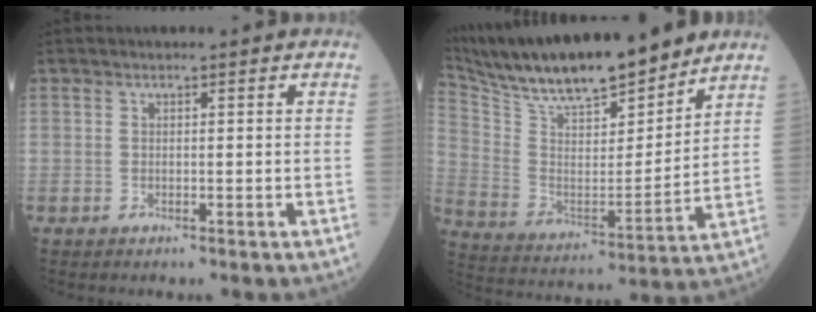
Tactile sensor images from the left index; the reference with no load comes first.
{"total": 20.3, "force": [17.6, 3.6, 9.4], "torque": [-0.175, -0.003, 0.302]}